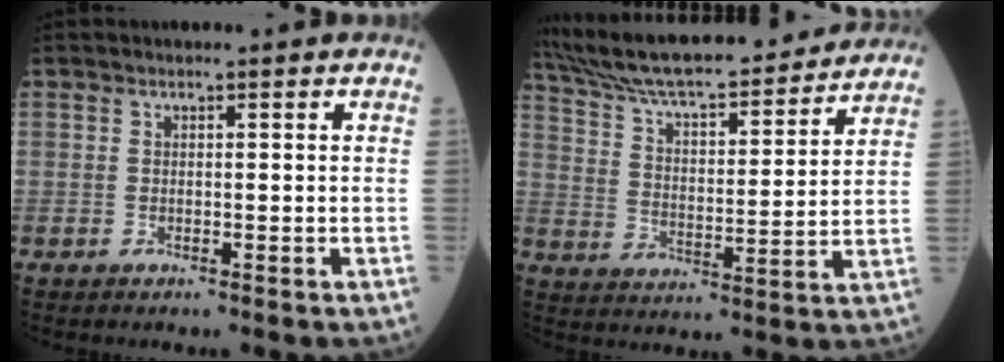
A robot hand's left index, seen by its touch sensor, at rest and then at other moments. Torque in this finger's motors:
{"motor_torque": [0.96, -1.18, 0.13, 0.09]}